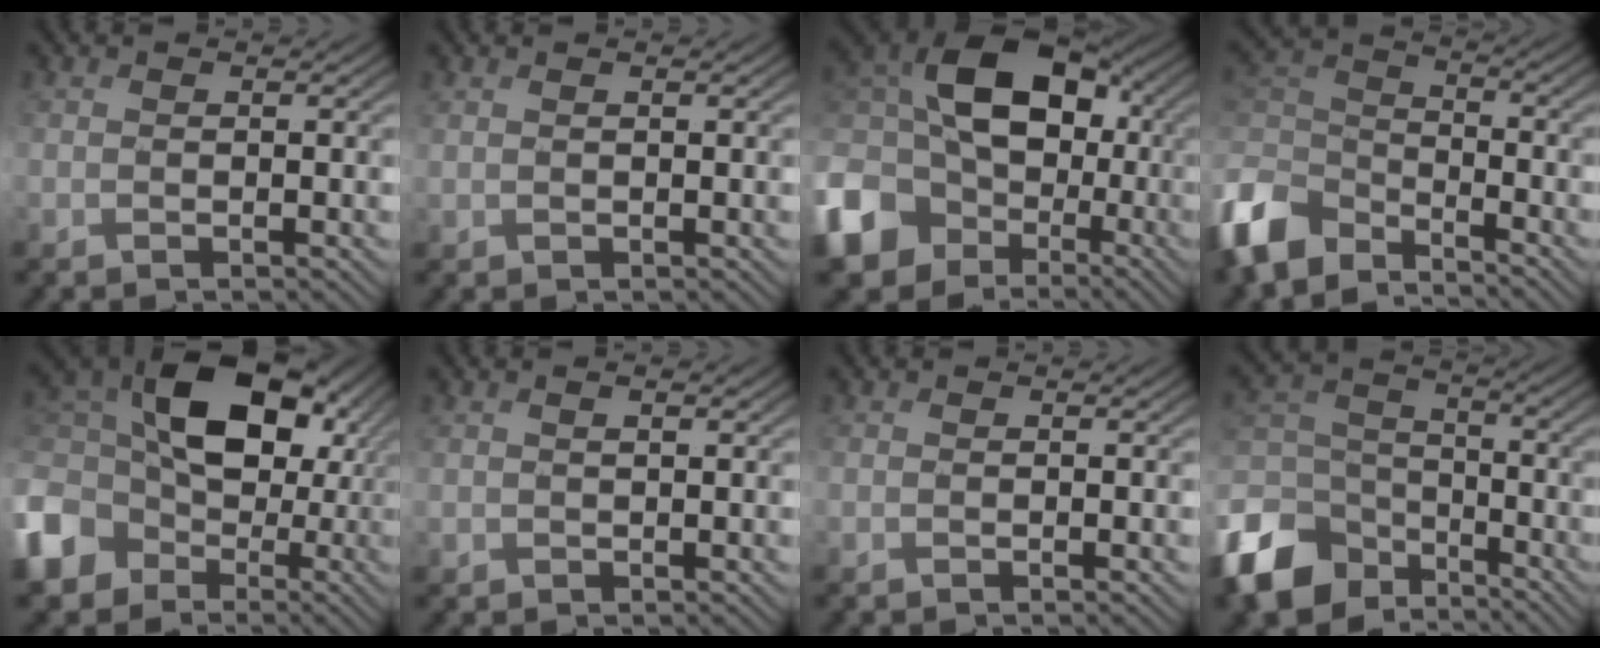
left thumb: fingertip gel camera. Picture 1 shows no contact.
{"total": 0.0}
{"total": 18.2, "force": [-3.4, 14.1, 11.0], "torque": [-0.271, -0.024, -0.065]}
{"total": 9.5, "force": [-7.1, 4.6, 4.2], "torque": [-0.110, -0.007, -0.168]}
{"total": 17.2, "force": [-1.5, 13.5, 10.6], "torque": [-0.247, -0.015, -0.027]}
{"total": 1.3, "force": [0.8, 0.6, 0.9], "torque": [-0.023, 0.000, 0.019]}
{"total": 0.0}
{"total": 13.7, "force": [-8.7, 8.7, 6.0], "torque": [-0.188, -0.024, -0.173]}